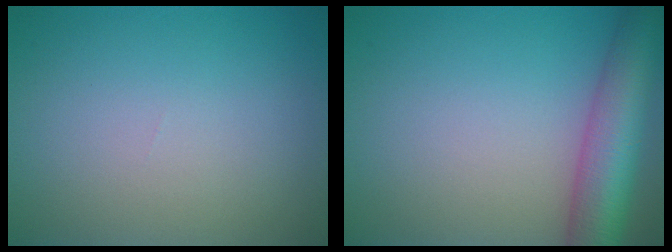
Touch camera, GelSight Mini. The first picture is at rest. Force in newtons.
{"total": 7.8, "press": 7.8, "slide": 0.4}